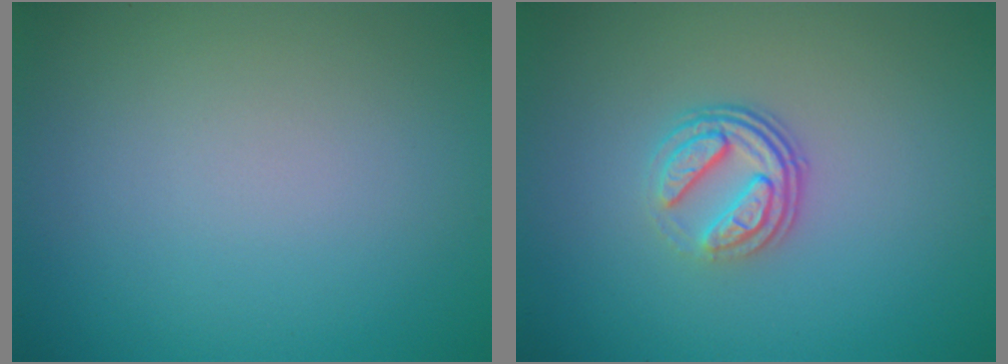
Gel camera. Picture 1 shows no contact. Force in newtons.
{"total": 3.5, "press": 2.5, "slide": 2.5}